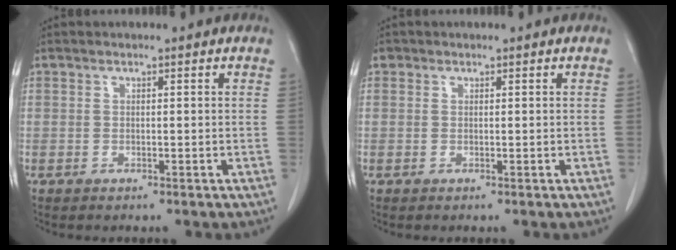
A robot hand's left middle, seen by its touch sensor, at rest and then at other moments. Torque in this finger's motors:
{"motor_torque": [0.09, -0.06, -0.06, -0.01]}